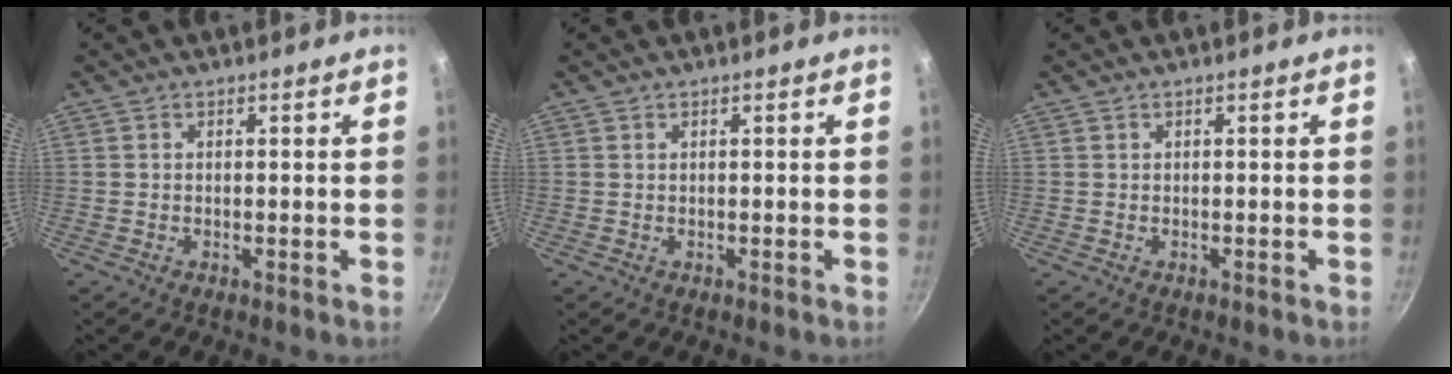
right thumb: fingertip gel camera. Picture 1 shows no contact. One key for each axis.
{"total": 0.0}
{"total": 0.0}